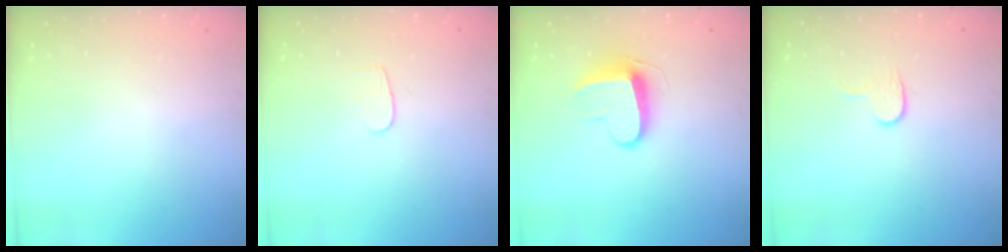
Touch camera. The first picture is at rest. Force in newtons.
{"total": 4.3, "press": 4.3, "slide": 0.5}
{"total": 9.3, "press": 9.3, "slide": 0.3}
{"total": 3.7, "press": 3.6, "slide": 0.4}